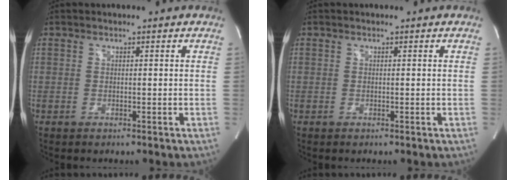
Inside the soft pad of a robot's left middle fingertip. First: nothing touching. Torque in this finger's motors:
{"motor_torque": [0.01, -0.19, 0.00, 0.00]}